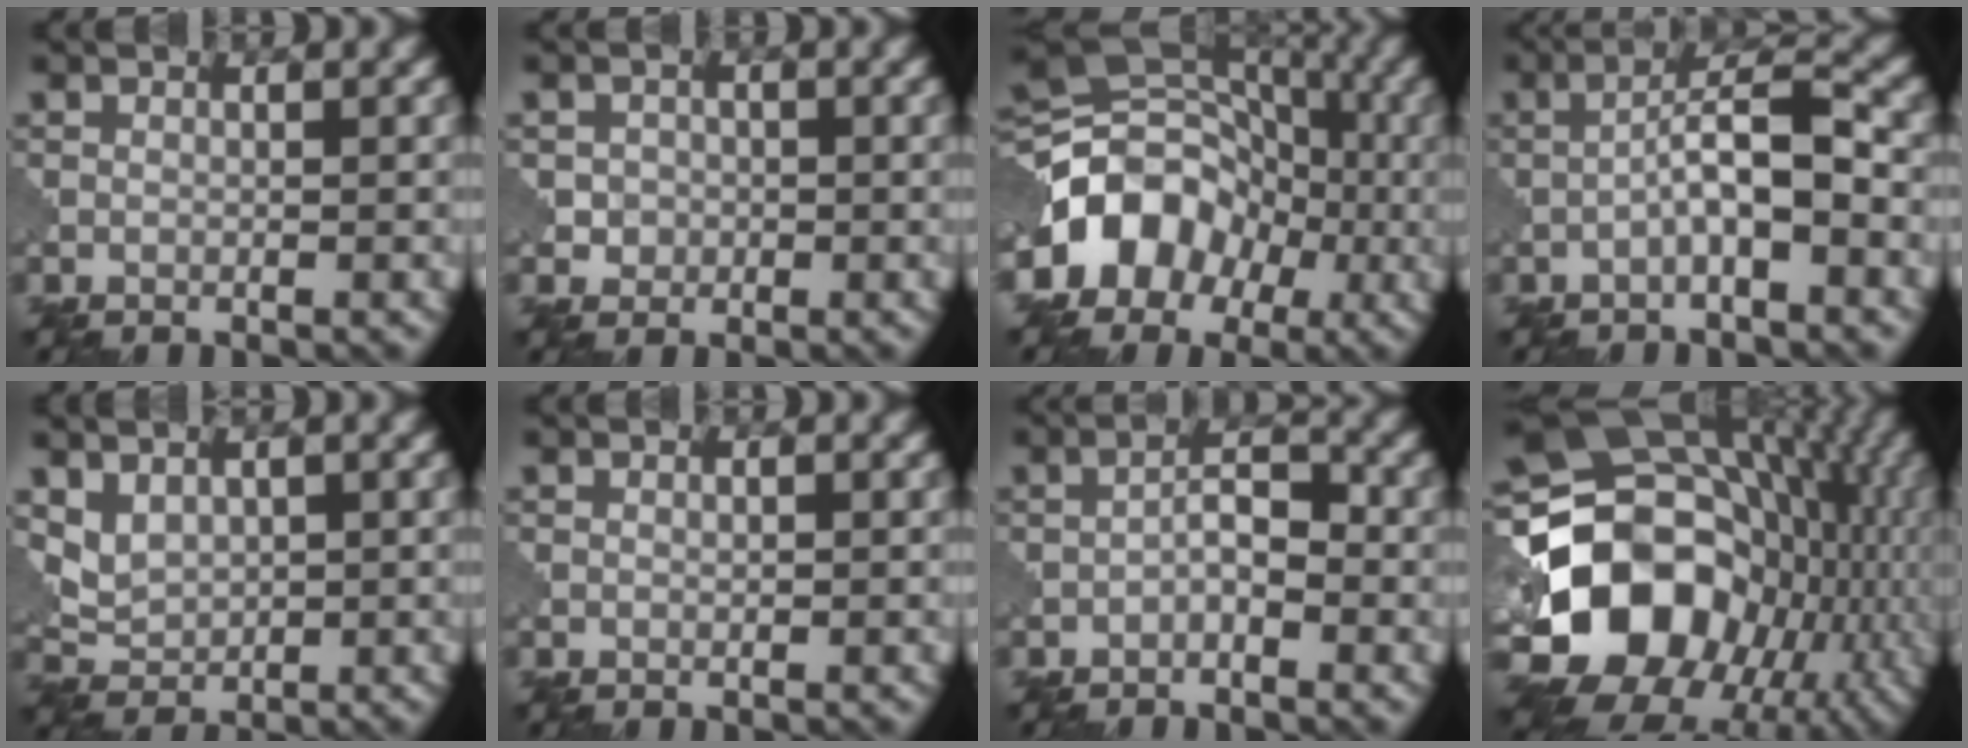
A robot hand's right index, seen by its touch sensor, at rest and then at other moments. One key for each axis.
{"total": 1.8, "fx": -0.1, "fy": 1.7, "fz": 0.4, "tx": 0.005, "ty": -0.001, "tz": -0.003}
{"total": 9.4, "fx": -3.4, "fy": 7.4, "fz": 4.6, "tx": -0.069, "ty": 0.021, "tz": -0.080}
{"total": 4.6, "fx": -1.3, "fy": 0.9, "fz": 4.3, "tx": -0.075, "ty": 0.018, "tz": -0.031}
{"total": 2.9, "fx": 1.1, "fy": 2.1, "fz": 1.7, "tx": -0.038, "ty": -0.004, "tz": 0.026}
{"total": 0.0}
{"total": 2.3, "fx": -0.9, "fy": 0.9, "fz": 1.9, "tx": -0.033, "ty": 0.009, "tz": -0.023}
{"total": 18.4, "fx": -3.2, "fy": 14.8, "fz": 10.5, "tx": -0.198, "ty": -0.007, "tz": -0.057}